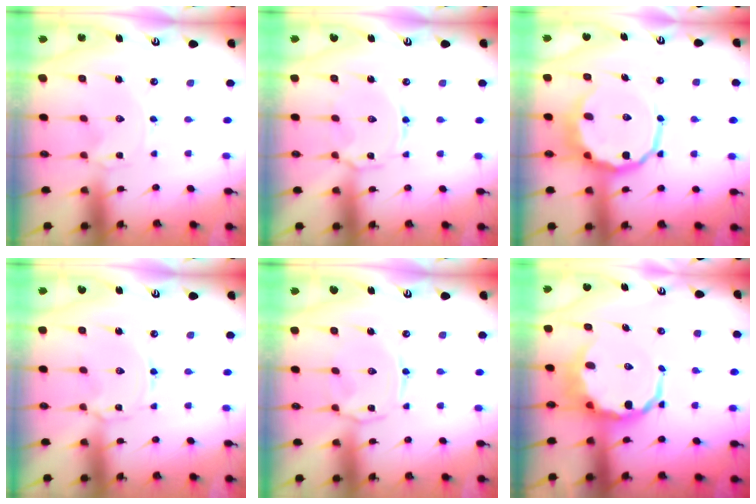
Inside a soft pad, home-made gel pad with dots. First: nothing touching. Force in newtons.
{"total": 4.1, "press": 4.1, "slide": 0.4}
{"total": 11.3, "press": 10.8, "slide": 3.3}
{"total": 1.8, "press": 1.7, "slide": 0.4}
{"total": 2.2, "press": 2.1, "slide": 0.6}
{"total": 8.3, "press": 7.9, "slide": 2.5}